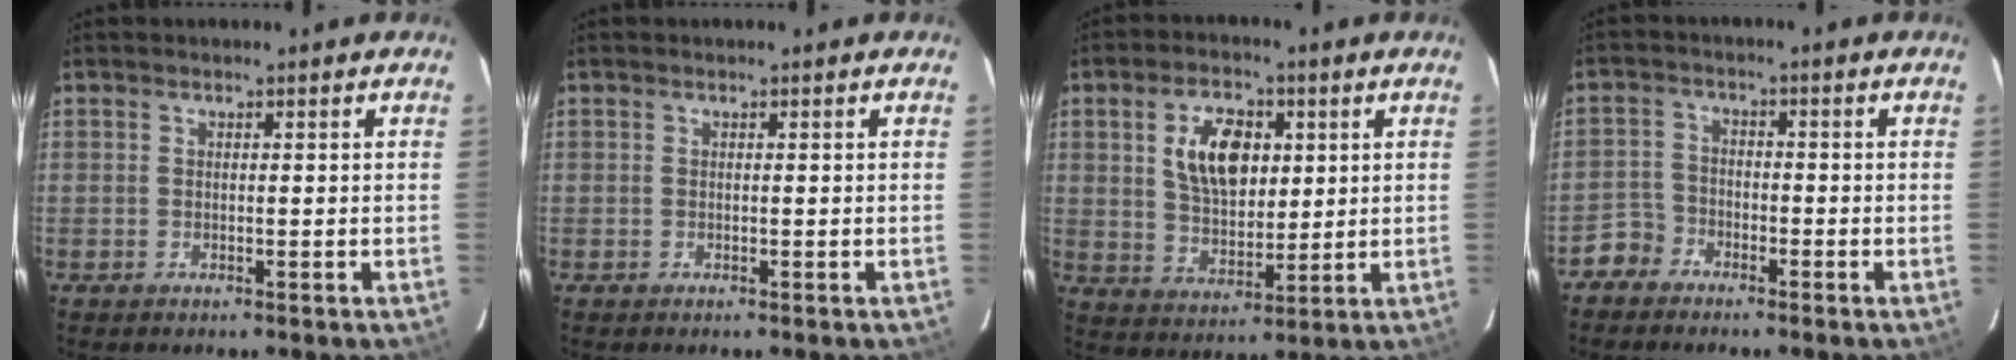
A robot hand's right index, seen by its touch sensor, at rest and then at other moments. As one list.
[{"total": 0.0}, {"total": 11.0, "force": [3.1, 6.3, 8.4], "torque": [-0.155, 0.014, 0.062]}, {"total": 3.9, "force": [-2.9, 2.6, -0.2], "torque": [0.000, 0.015, -0.061]}]